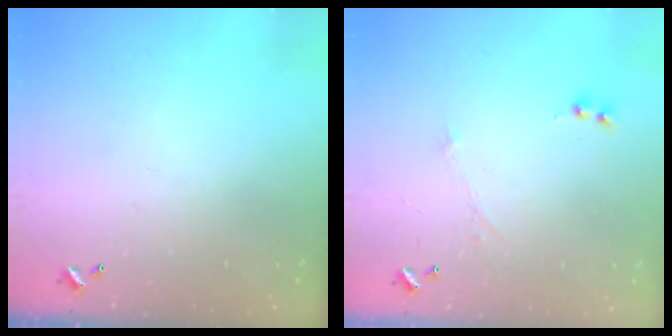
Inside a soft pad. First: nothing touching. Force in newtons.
{"total": 0.0}